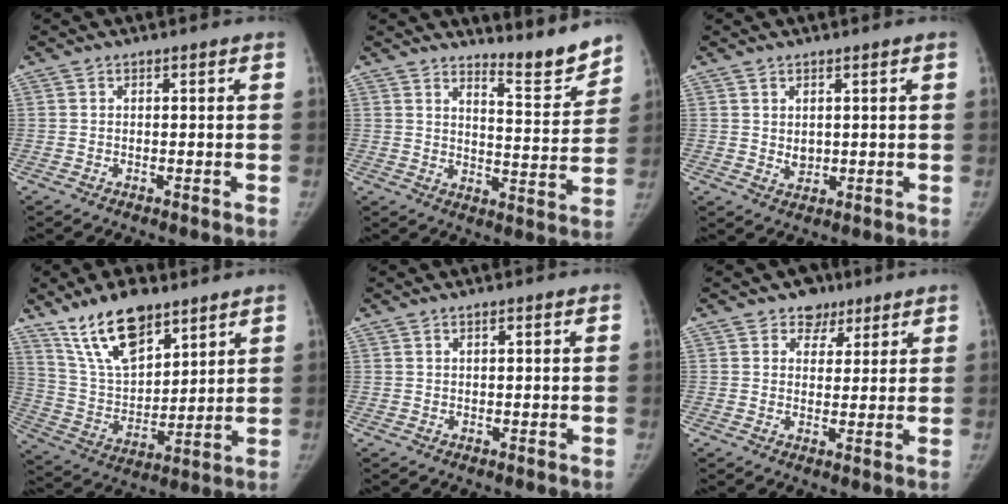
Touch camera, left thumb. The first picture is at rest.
{"total": 9.0, "force": [8.3, 1.1, 3.4], "torque": [-0.029, -0.076, 0.127]}
{"total": 2.3, "force": [0.6, 1.7, 1.3], "torque": [-0.014, -0.010, 0.017]}
{"total": 16.0, "force": [11.0, 6.9, 9.2], "torque": [-0.135, -0.054, 0.214]}
{"total": 1.0, "force": [0.5, 0.3, 0.8], "torque": [-0.012, 0.000, 0.009]}
{"total": 5.0, "force": [3.2, 3.7, 0.9], "torque": [0.015, -0.014, 0.046]}